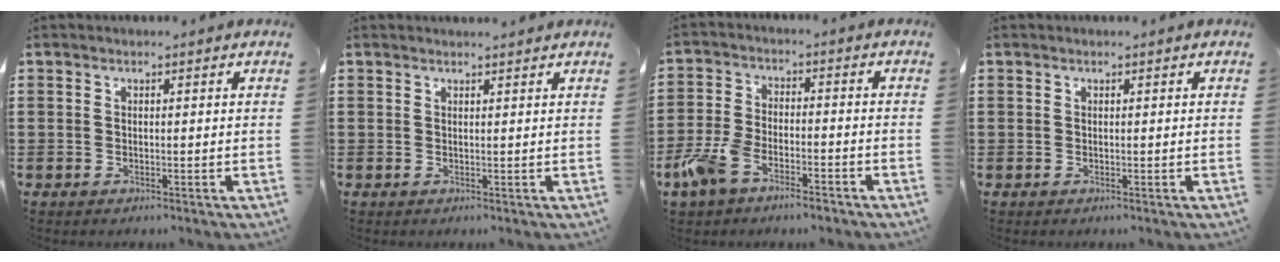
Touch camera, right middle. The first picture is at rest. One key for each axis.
{"total": 0.8, "fx": 0.8, "fy": -0.1, "fz": 0.0, "tx": -0.001, "ty": -0.003, "tz": 0.016}
{"total": 6.6, "fx": -5.0, "fy": 2.3, "fz": 3.8, "tx": -0.102, "ty": -0.003, "tz": -0.101}
{"total": 0.0}